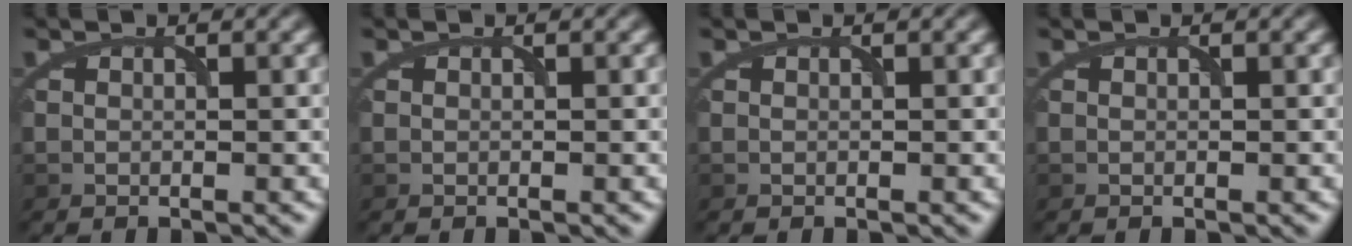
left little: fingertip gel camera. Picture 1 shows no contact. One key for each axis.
{"total": 0.0}
{"total": 0.0}
{"total": 0.0}